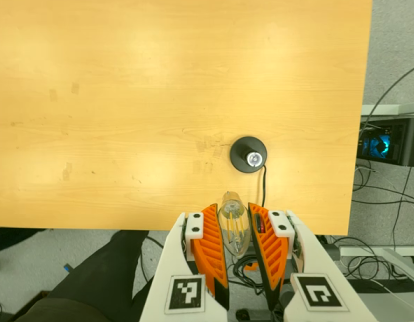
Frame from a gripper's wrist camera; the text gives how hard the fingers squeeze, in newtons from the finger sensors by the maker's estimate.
{"total": 12.6, "left": 13.3, "right": 11.9}